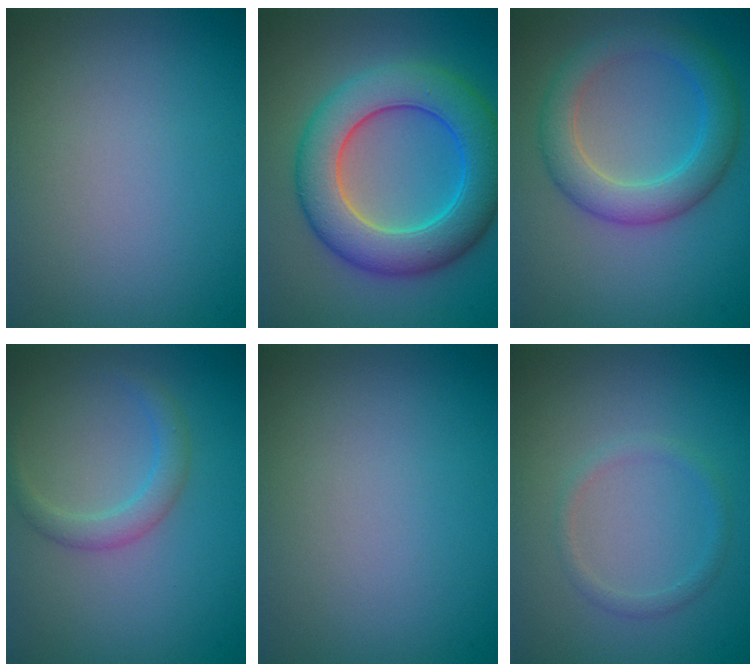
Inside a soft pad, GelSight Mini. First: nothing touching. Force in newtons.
{"total": 8.8, "press": 8.8, "slide": 0.4}
{"total": 4.7, "press": 4.7, "slide": 0.2}
{"total": 2.1, "press": 2.1, "slide": 0.0}
{"total": 0.0}
{"total": 1.2, "press": 1.2, "slide": 0.1}